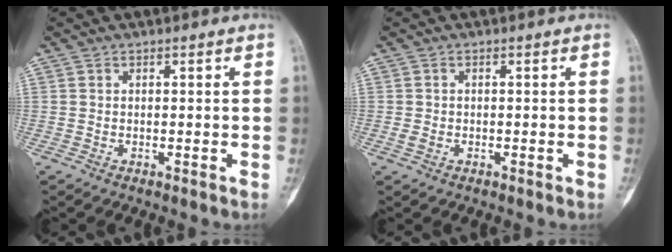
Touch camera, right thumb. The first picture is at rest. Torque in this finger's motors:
{"motor_torque": [0.12, 0.12, -0.09, -0.03, 0.06]}